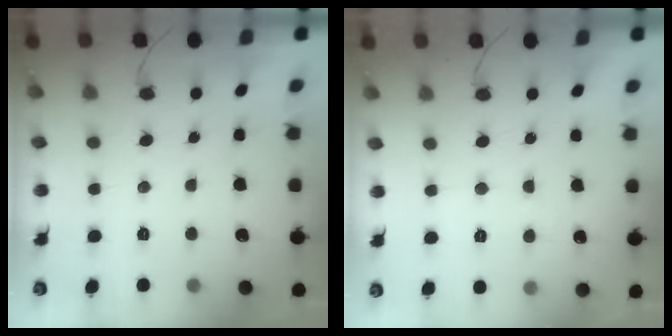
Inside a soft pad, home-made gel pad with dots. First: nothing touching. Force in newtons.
{"total": 2.4, "press": 2.4, "slide": 0.2}